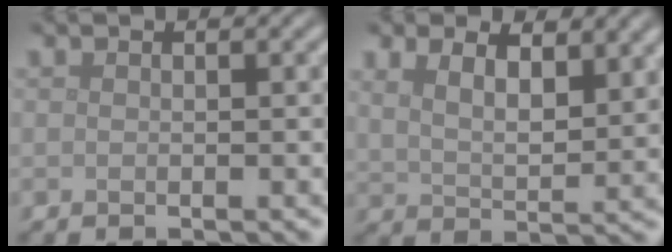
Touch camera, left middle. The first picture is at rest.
{"total": 5.2, "force": [3.3, 2.2, 3.4], "torque": [-0.064, -0.002, 0.055]}